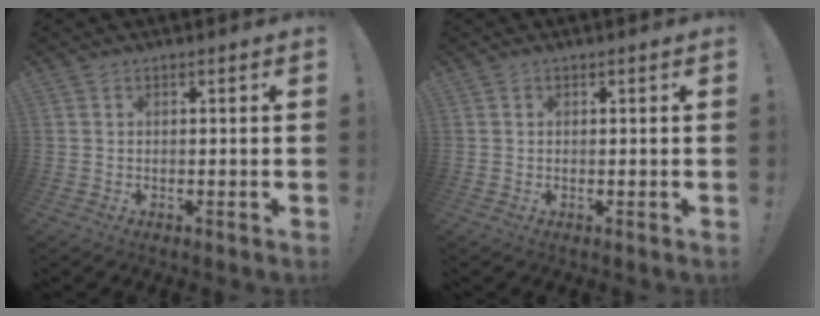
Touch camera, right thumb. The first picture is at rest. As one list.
[{"total": 0.0}]